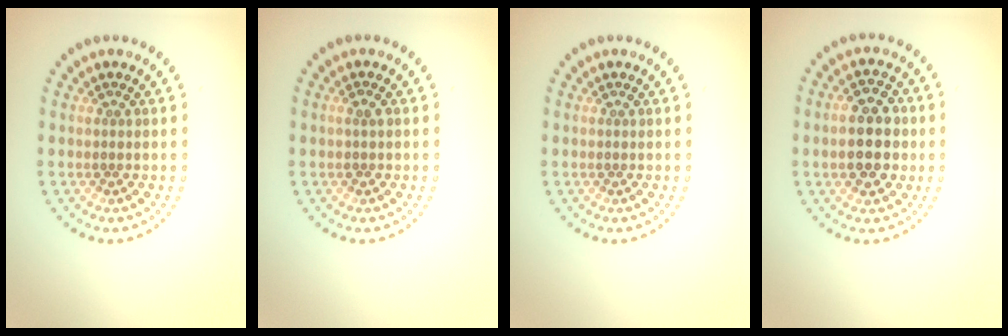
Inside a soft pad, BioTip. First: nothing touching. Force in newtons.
{"total": 0.8, "press": 0.8, "slide": 0.0}
{"total": 0.0}
{"total": 5.1, "press": 5.0, "slide": 0.2}